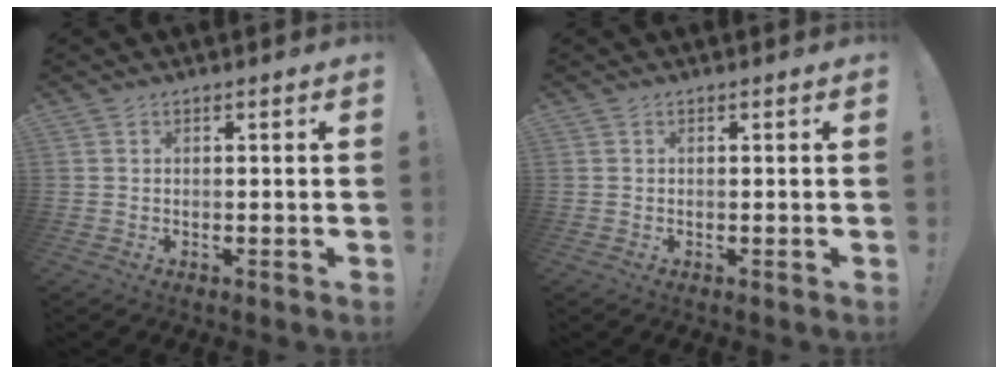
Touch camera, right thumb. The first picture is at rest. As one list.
[{"total": 0.0}]